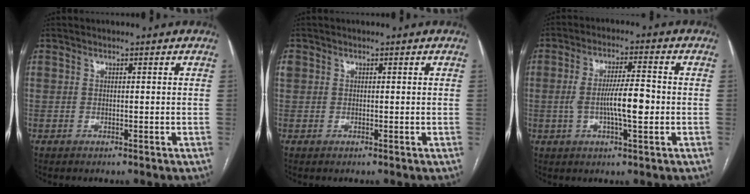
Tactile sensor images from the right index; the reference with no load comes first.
{"total": 0.9, "force": [-0.2, 0.8, 0.4], "torque": [-0.013, 0.003, 0.001]}
{"total": 7.5, "force": [-1.0, 1.2, 7.4], "torque": [-0.135, 0.006, -0.018]}